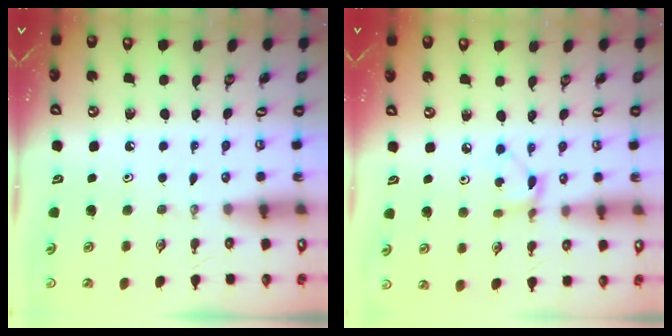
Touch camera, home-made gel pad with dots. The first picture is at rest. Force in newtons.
{"total": 2.6, "press": 2.6, "slide": 0.3}